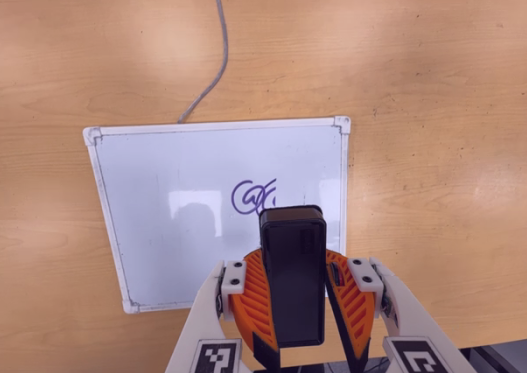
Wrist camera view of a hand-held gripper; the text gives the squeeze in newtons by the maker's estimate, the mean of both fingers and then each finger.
{"total": 11.9, "left": 11.8, "right": 12.0}